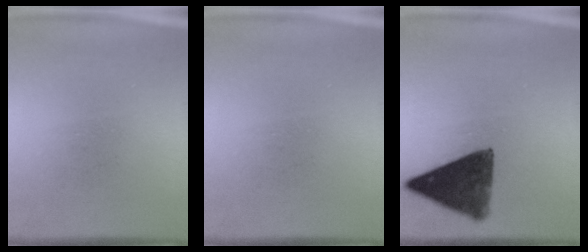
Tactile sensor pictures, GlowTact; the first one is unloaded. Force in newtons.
{"total": 0.0}
{"total": 11.5}